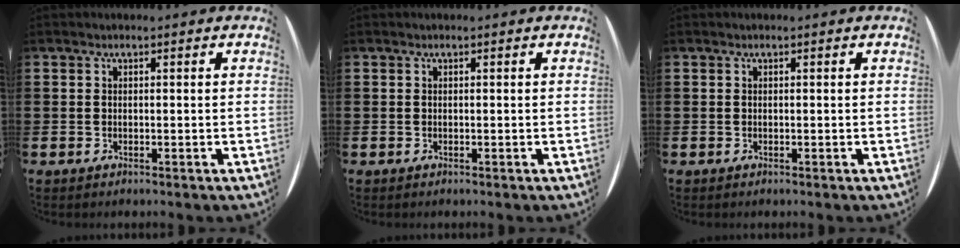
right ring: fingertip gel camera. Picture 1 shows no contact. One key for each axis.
{"total": 0.0}
{"total": 0.0}